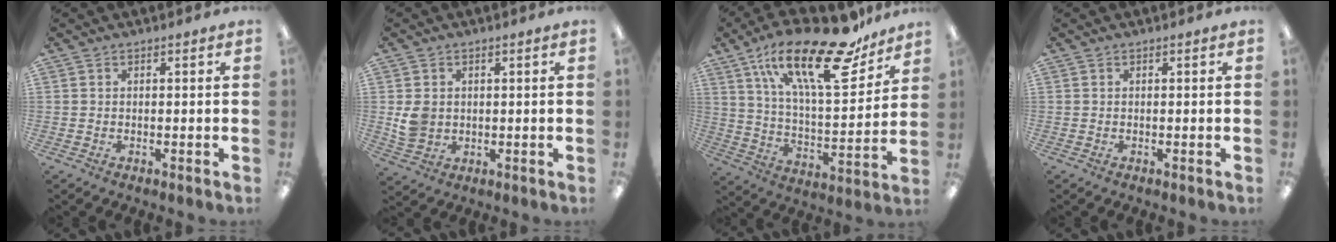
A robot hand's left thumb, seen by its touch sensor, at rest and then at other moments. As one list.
[{"total": 5.1, "force": [0.8, 4.5, 2.3], "torque": [-0.030, 0.004, 0.018]}, {"total": 26.3, "force": [17.0, 8.9, 18.0], "torque": [-0.289, -0.094, 0.286]}, {"total": 0.0}]